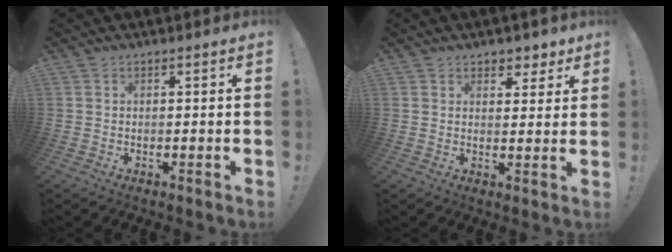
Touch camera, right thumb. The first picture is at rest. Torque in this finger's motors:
{"motor_torque": [0.18, 0.84, -0.26, 0.24, 0.00]}